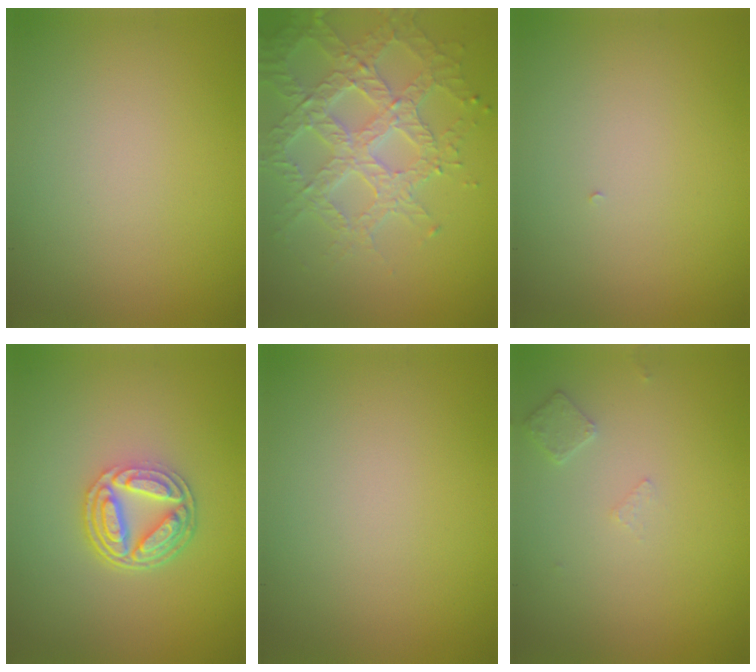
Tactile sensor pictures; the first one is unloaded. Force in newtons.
{"total": 6.1, "press": 4.8, "slide": 3.7}
{"total": 0.0}
{"total": 5.0, "press": 3.7, "slide": 3.3}
{"total": 0.0}
{"total": 1.2, "press": 1.1, "slide": 0.3}